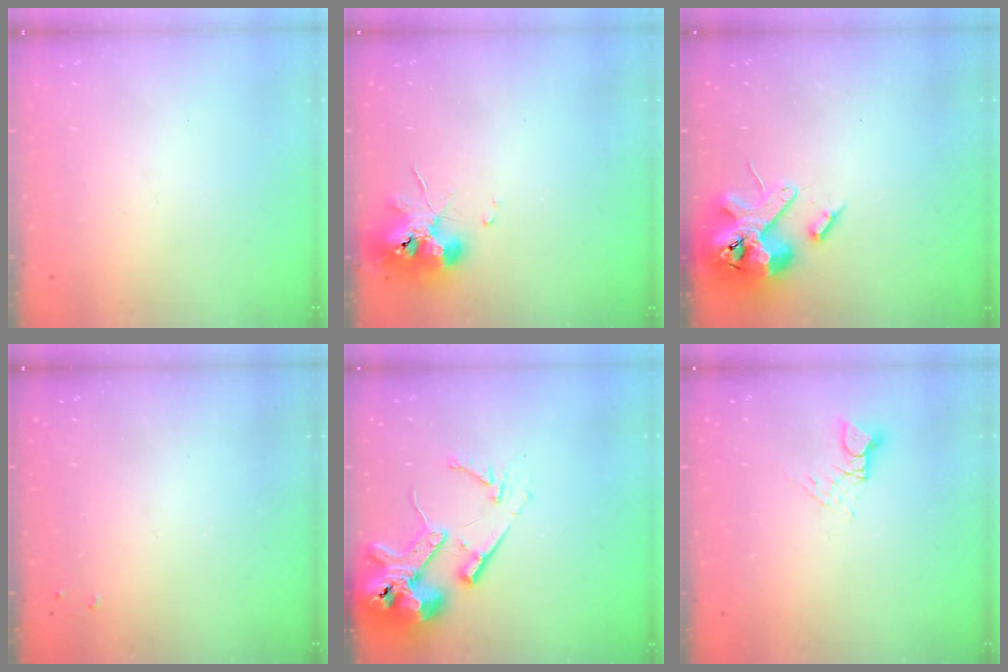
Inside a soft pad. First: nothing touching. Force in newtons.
{"total": 10.1, "press": 10.0, "slide": 1.4}
{"total": 14.5, "press": 14.3, "slide": 2.4}
{"total": 1.9, "press": 1.8, "slide": 0.4}
{"total": 16.2, "press": 16.0, "slide": 2.3}
{"total": 3.3, "press": 3.3, "slide": 0.5}